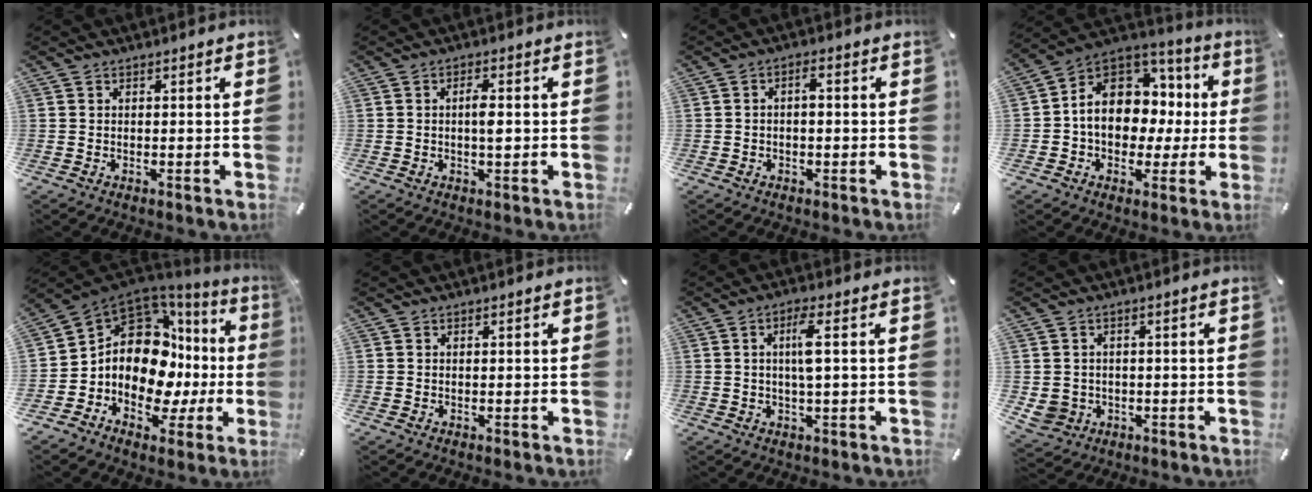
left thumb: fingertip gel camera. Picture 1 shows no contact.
{"total": 3.4, "force": [-0.1, 1.1, 3.2], "torque": [-0.054, 0.001, -0.005]}
{"total": 2.2, "force": [-0.5, 1.1, 1.9], "torque": [-0.036, 0.007, -0.011]}
{"total": 13.5, "force": [0.7, 11.1, 7.6], "torque": [-0.135, -0.007, 0.018]}
{"total": 14.4, "force": [1.1, 10.9, 9.3], "torque": [-0.168, -0.035, 0.019]}
{"total": 0.0}
{"total": 6.0, "force": [0.9, 1.0, 5.9], "torque": [-0.114, 0.002, 0.012]}
{"total": 3.7, "force": [-0.8, 3.4, 1.1], "torque": [-0.034, 0.001, -0.015]}